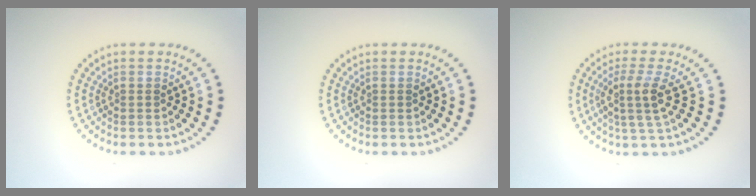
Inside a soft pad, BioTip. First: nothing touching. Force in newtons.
{"total": 0.0}
{"total": 3.0, "press": 2.3, "slide": 1.9}